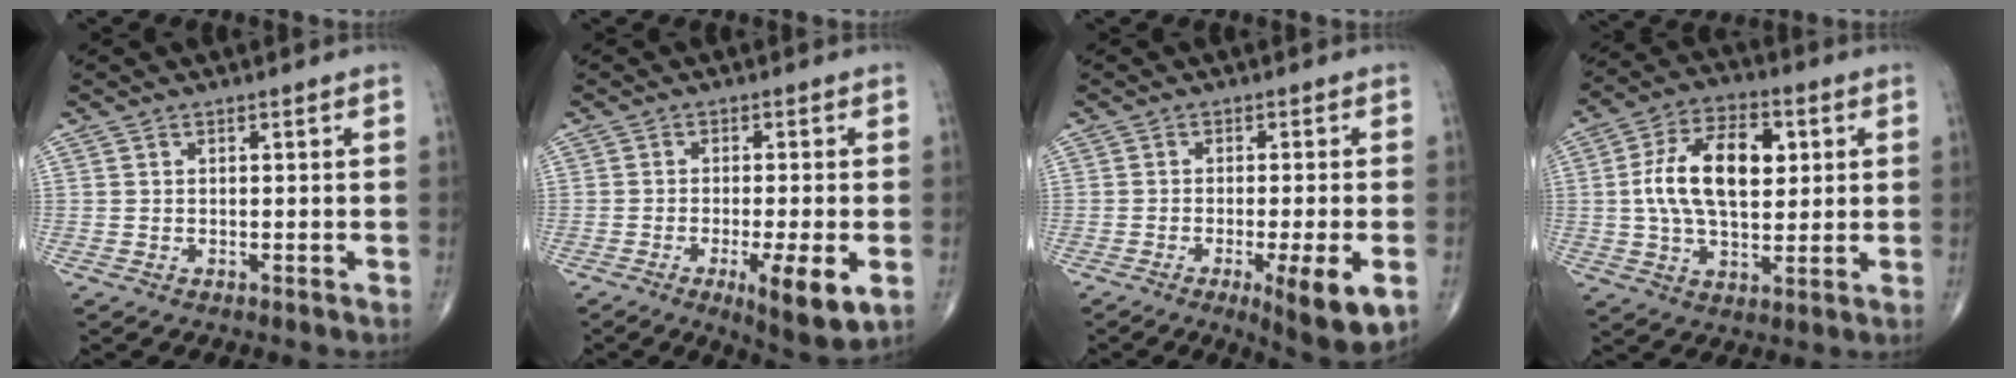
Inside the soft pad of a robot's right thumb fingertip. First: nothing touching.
{"total": 9.3, "force": [-3.1, 1.9, 8.5], "torque": [-0.130, -0.016, -0.046]}
{"total": 9.5, "force": [-3.4, 1.6, 8.7], "torque": [-0.127, -0.013, -0.048]}
{"total": 15.2, "force": [2.3, 8.5, 12.4], "torque": [-0.206, 0.008, 0.037]}